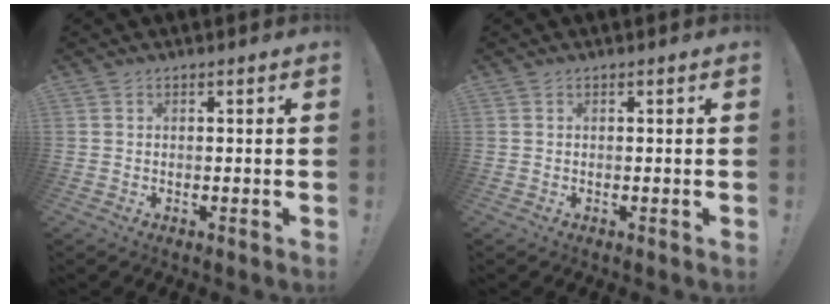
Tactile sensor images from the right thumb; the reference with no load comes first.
{"total": 0.0}